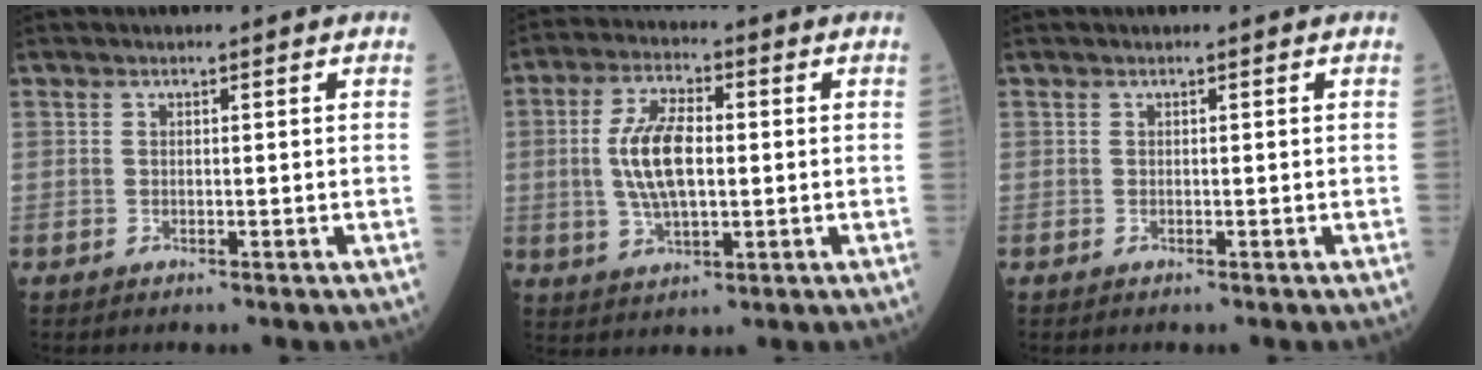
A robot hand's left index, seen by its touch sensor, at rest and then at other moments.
{"total": 9.3, "force": [0.2, 3.5, 8.6], "torque": [-0.181, 0.007, 0.006]}
{"total": 0.0}